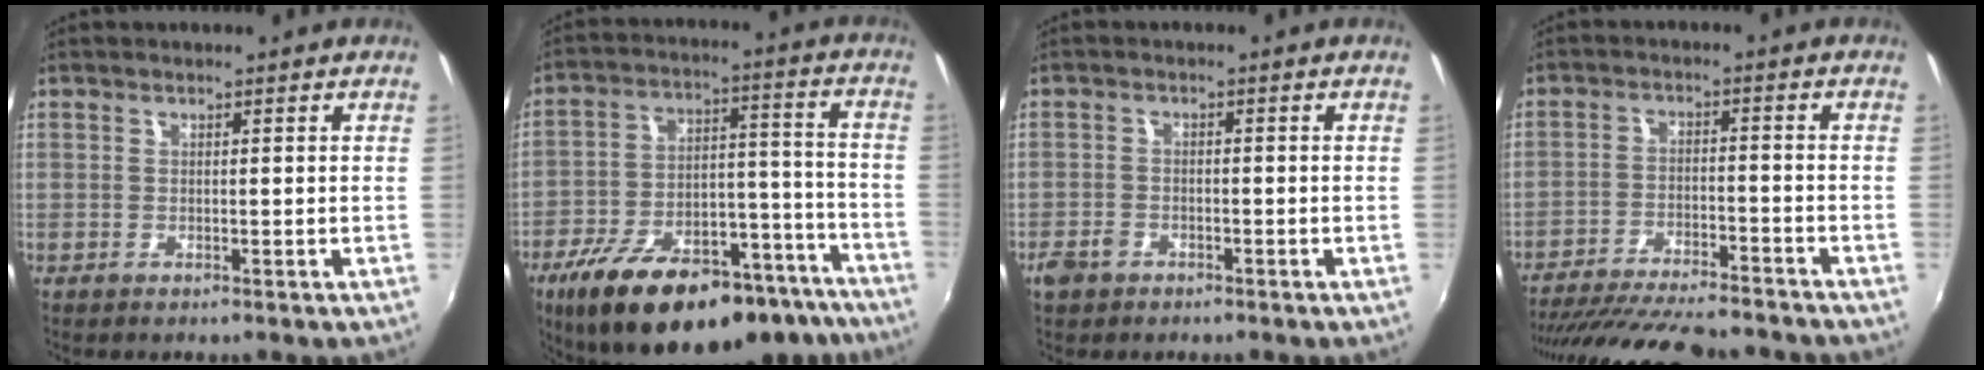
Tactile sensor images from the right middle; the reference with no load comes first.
{"total": 28.3, "force": [-20.7, 11.3, 15.7], "torque": [-0.263, 0.005, -0.282]}
{"total": 3.5, "force": [-2.4, 2.2, 1.3], "torque": [-0.036, -0.001, -0.042]}
{"total": 20.3, "force": [-17.8, 3.8, 8.9], "torque": [-0.172, -0.026, -0.265]}